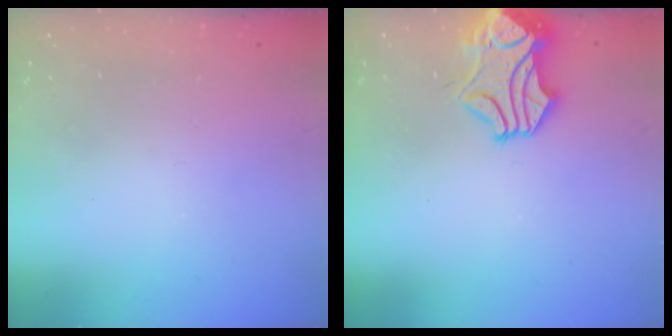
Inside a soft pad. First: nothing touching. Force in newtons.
{"total": 1.9, "press": 1.2, "slide": 1.5}